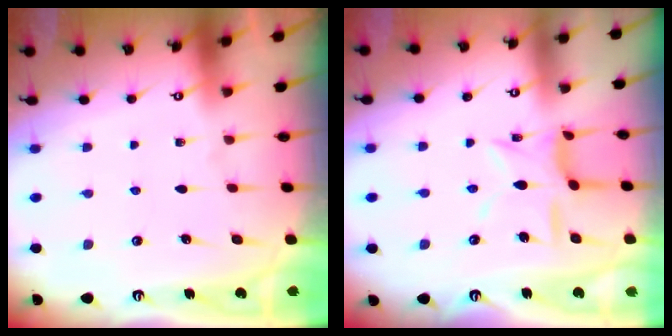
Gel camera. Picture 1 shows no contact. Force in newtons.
{"total": 9.9, "press": 9.9, "slide": 0.9}